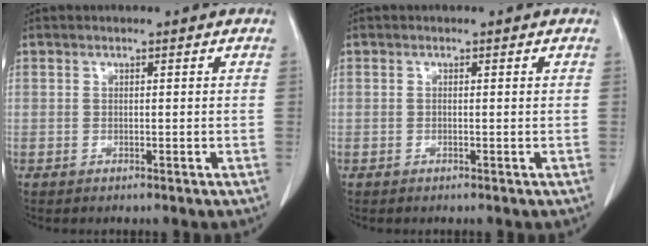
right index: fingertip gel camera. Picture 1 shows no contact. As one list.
[{"total": 0.0}]